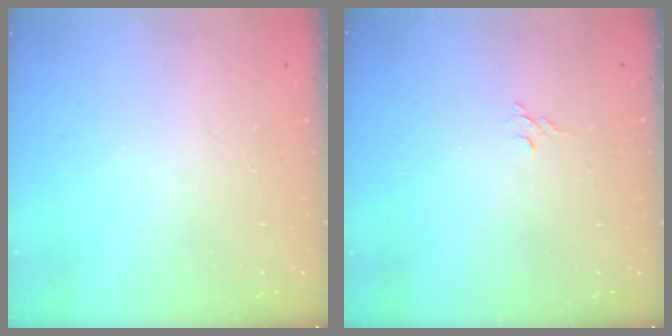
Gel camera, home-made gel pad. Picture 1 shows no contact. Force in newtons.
{"total": 4.3, "press": 4.3, "slide": 0.4}